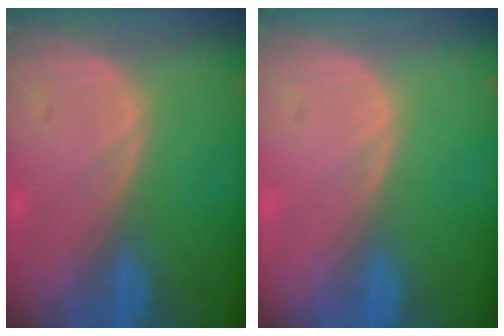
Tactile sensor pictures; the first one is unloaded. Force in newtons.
{"total": 0.0}